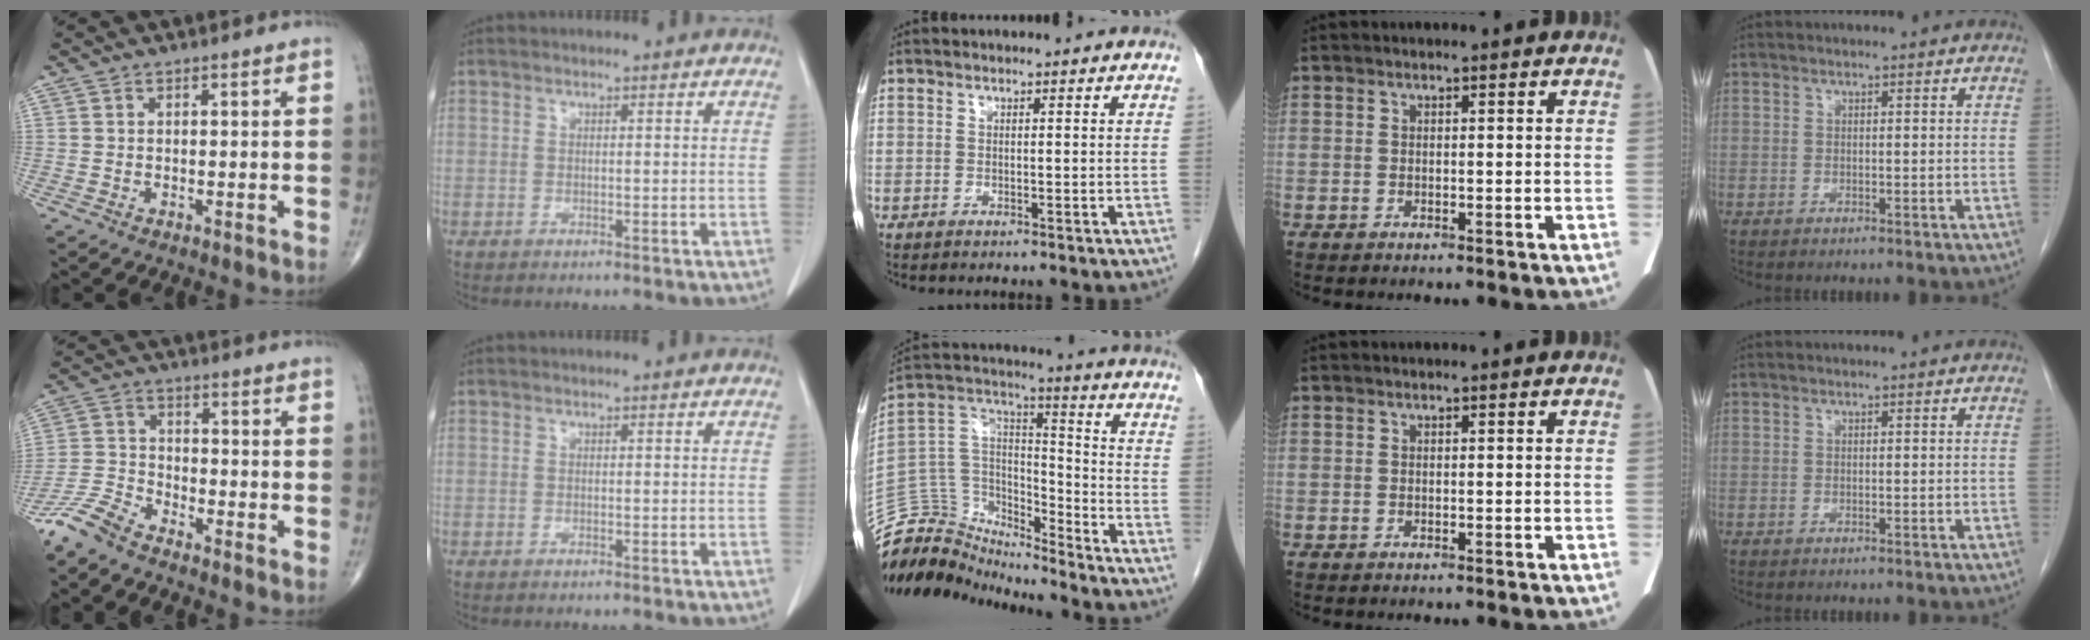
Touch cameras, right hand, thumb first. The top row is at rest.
{"thumb": {"total": 6.6, "force": [-5.9, 1.7, 2.5], "torque": [-0.059, 0.021, -0.131]}, "middle": {"total": 13.8, "force": [-13.4, 3.2, 0.3], "torque": [-0.009, 0.080, -0.248]}}